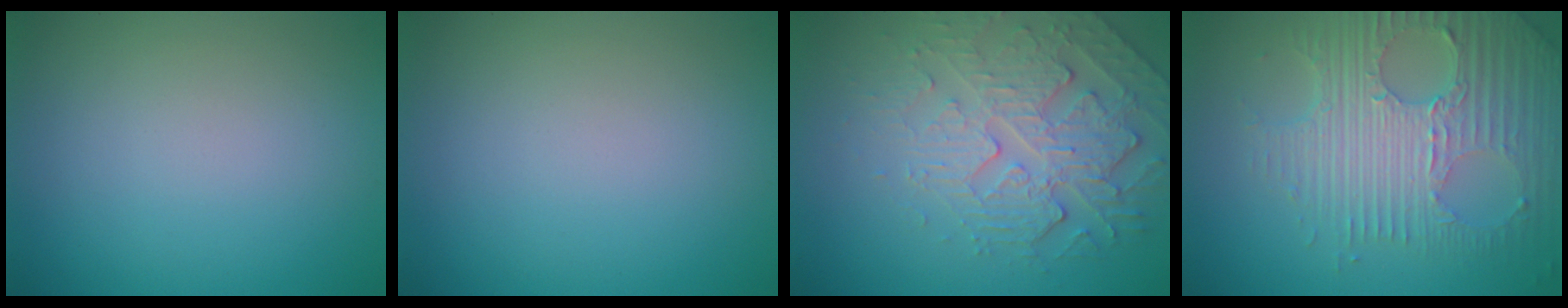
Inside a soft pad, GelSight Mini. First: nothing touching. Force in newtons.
{"total": 0.0}
{"total": 4.3, "press": 4.0, "slide": 1.7}
{"total": 7.5, "press": 5.2, "slide": 5.4}